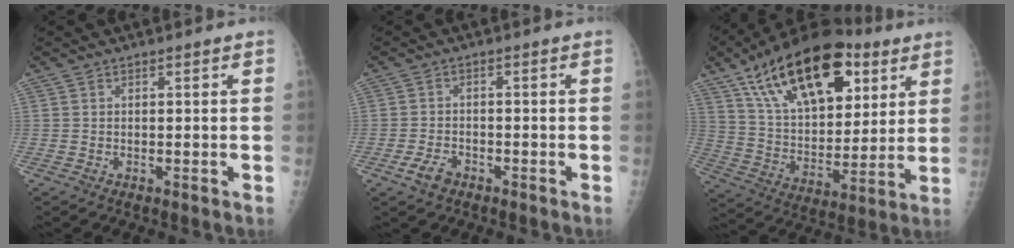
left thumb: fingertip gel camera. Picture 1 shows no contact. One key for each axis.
{"total": 3.3, "fx": -1.9, "fy": 2.0, "fz": 1.7, "tx": -0.033, "ty": 0.008, "tz": -0.032}
{"total": 26.5, "fx": 13.7, "fy": 13.7, "fz": 18.1, "tx": -0.272, "ty": -0.021, "tz": 0.233}